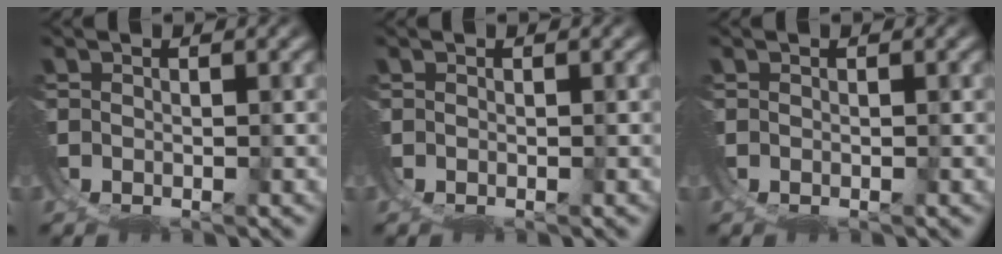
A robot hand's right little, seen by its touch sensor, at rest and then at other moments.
{"total": 0.0}
{"total": 0.0}